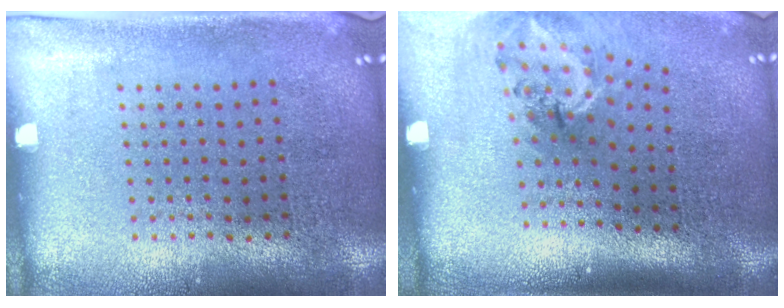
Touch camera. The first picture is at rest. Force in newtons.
{"total": 1.8, "press": 1.2, "slide": 1.4}